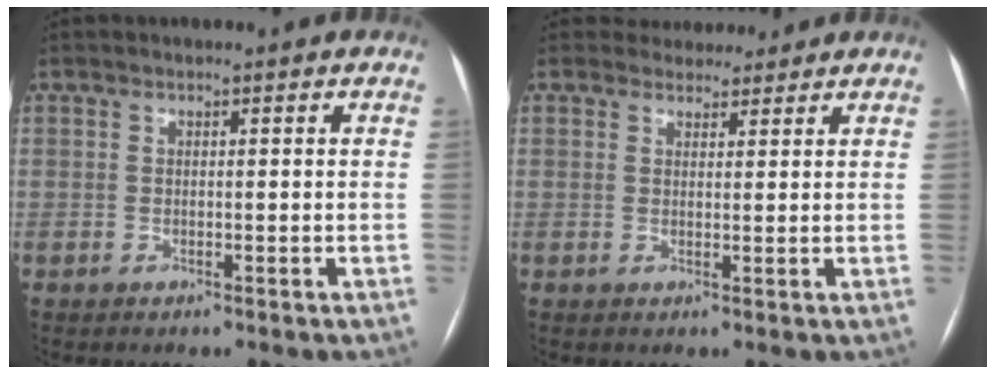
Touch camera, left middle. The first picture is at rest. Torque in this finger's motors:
{"motor_torque": [0.03, -0.04, -0.02, -0.02]}